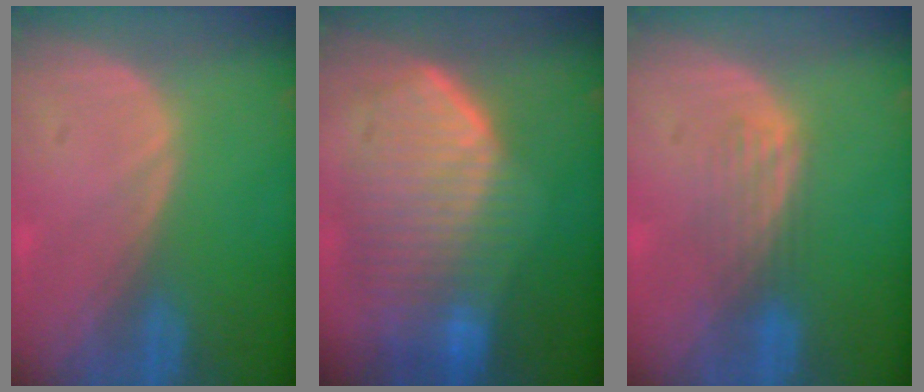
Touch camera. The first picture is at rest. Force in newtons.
{"total": 10.8, "press": 9.4, "slide": 5.3}
{"total": 3.8, "press": 3.2, "slide": 2.0}